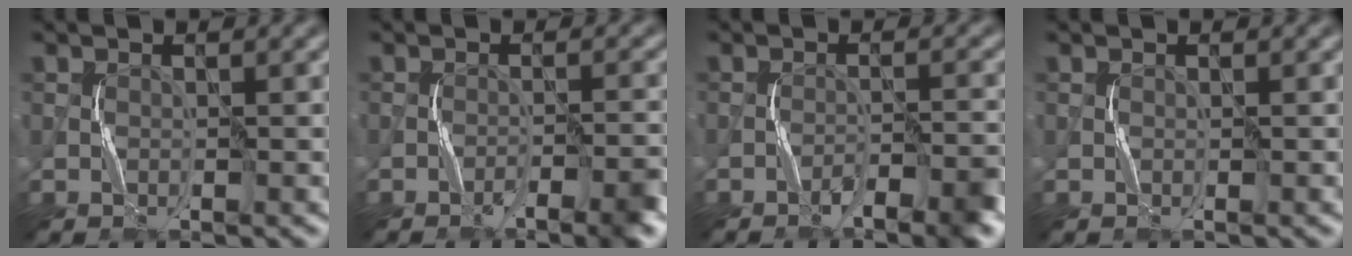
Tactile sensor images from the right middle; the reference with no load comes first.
{"total": 3.6, "force": [-2.4, 0.5, 2.5], "torque": [-0.039, 0.006, -0.042]}
{"total": 4.1, "force": [-2.8, 0.7, 2.8], "torque": [-0.045, 0.006, -0.046]}
{"total": 0.0}